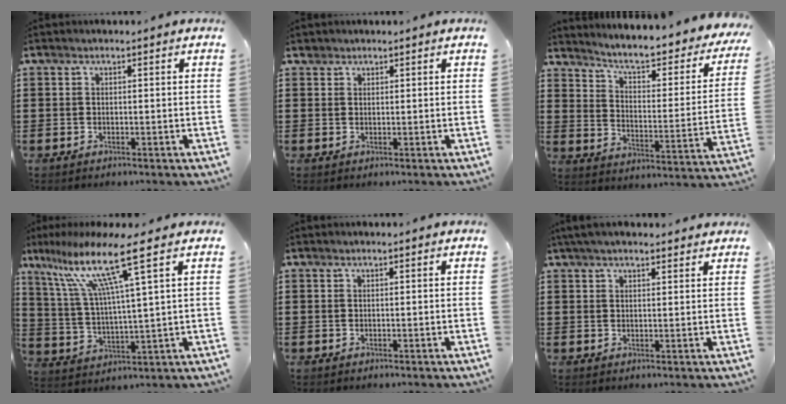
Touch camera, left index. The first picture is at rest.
{"total": 1.0, "force": [0.9, 0.6, 0.1], "torque": [-0.004, 0.002, 0.018]}
{"total": 5.0, "force": [4.1, 0.4, 2.8], "torque": [-0.068, -0.041, 0.056]}
{"total": 12.5, "force": [7.3, 0.3, 10.1], "torque": [-0.225, -0.026, 0.115]}
{"total": 0.0}
{"total": 3.0, "force": [2.5, 0.5, 1.6], "torque": [-0.035, 0.004, 0.048]}